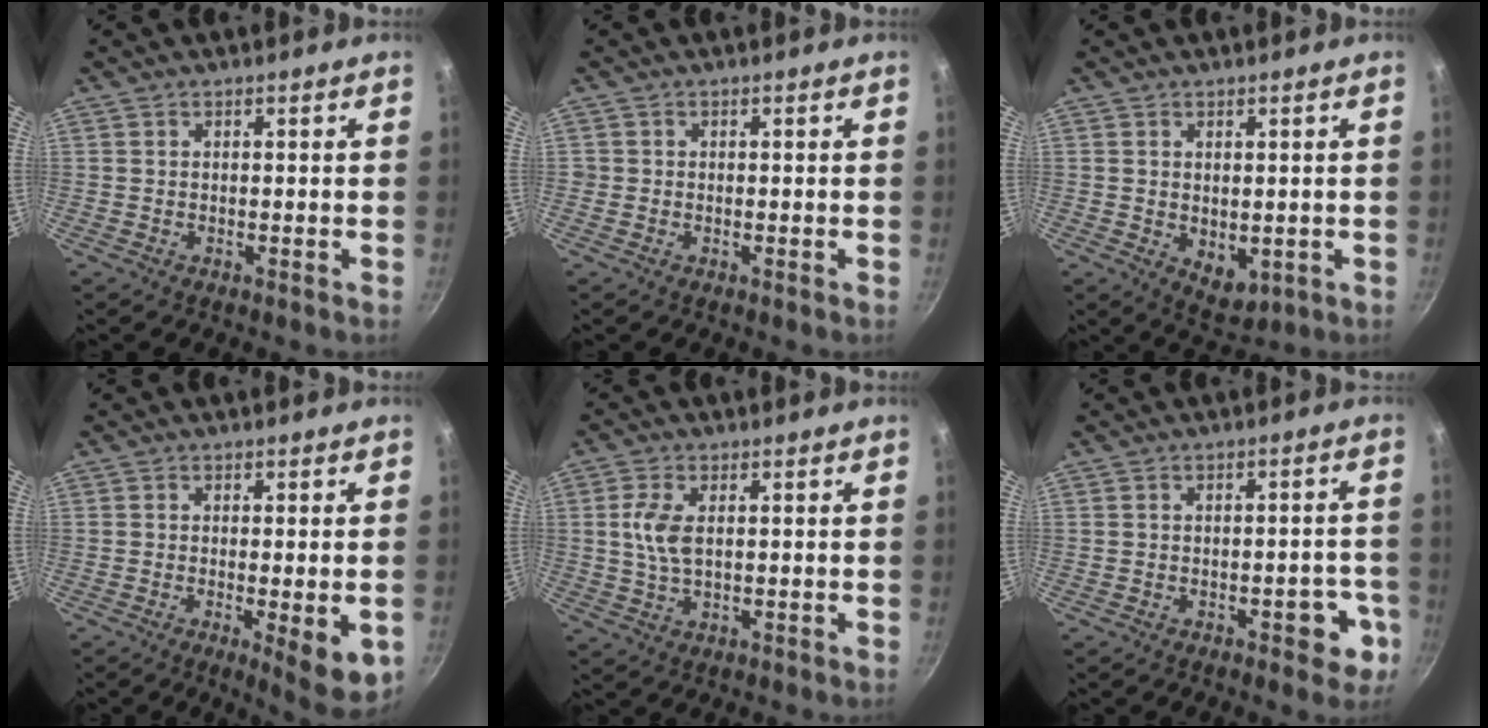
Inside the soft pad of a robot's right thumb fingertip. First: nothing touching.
{"total": 0.6, "force": [-0.1, 0.6, 0.0], "torque": [0.001, 0.001, -0.003]}
{"total": 5.4, "force": [-0.2, 3.6, 4.0], "torque": [-0.043, -0.014, 0.008]}
{"total": 8.4, "force": [-2.2, 2.1, 7.8], "torque": [-0.103, -0.006, -0.024]}
{"total": 5.9, "force": [0.9, 3.1, 5.0], "torque": [-0.102, 0.003, 0.018]}
{"total": 6.3, "force": [-2.7, 3.2, 4.7], "torque": [-0.028, 0.025, -0.030]}